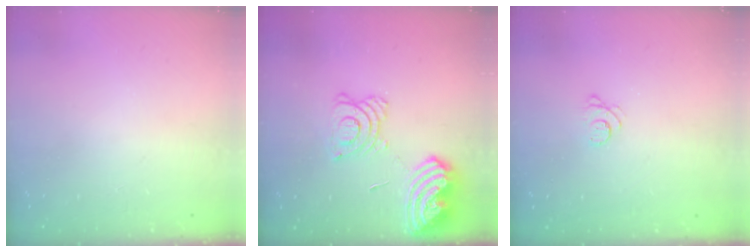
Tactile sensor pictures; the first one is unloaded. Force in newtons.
{"total": 14.4, "press": 14.3, "slide": 1.5}
{"total": 2.9, "press": 2.9, "slide": 0.3}